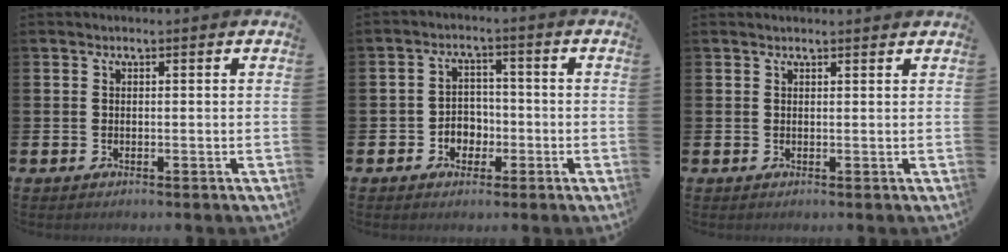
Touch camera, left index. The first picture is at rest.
{"total": 3.4, "force": [-1.5, 2.9, 1.1], "torque": [-0.029, 0.006, -0.036]}
{"total": 0.8, "force": [0.8, 0.0, 0.1], "torque": [0.010, -0.004, 0.011]}